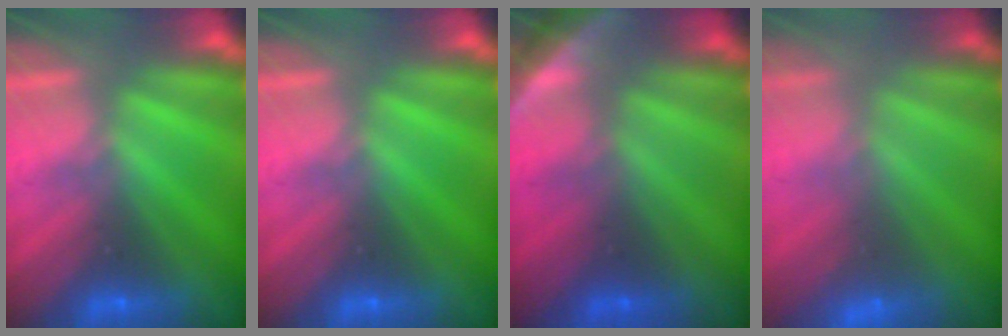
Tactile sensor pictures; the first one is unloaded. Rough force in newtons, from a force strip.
{"total": 0.0}
{"total": 4.7}
{"total": 3.0}